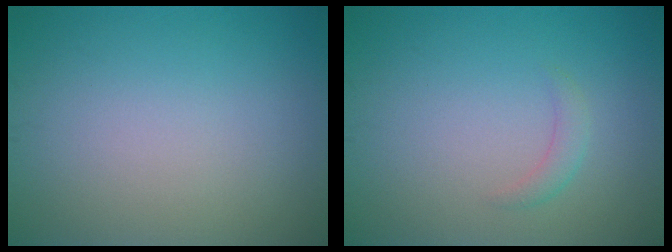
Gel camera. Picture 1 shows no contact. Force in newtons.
{"total": 1.2, "press": 1.2, "slide": 0.1}